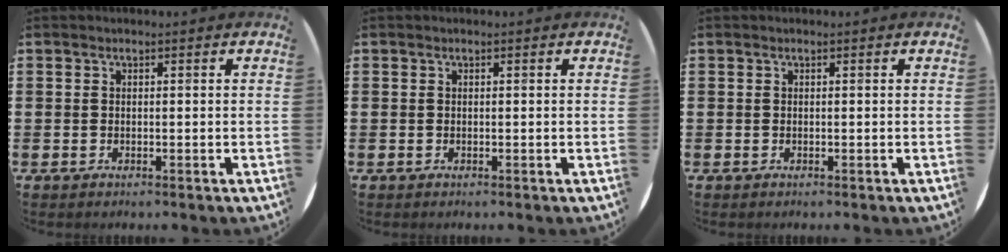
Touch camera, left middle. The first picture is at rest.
{"total": 0.0}
{"total": 0.0}